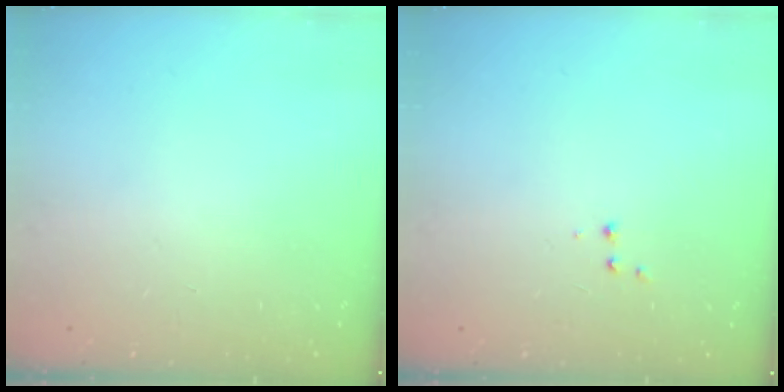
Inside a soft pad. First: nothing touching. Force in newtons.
{"total": 2.6, "press": 2.5, "slide": 0.6}